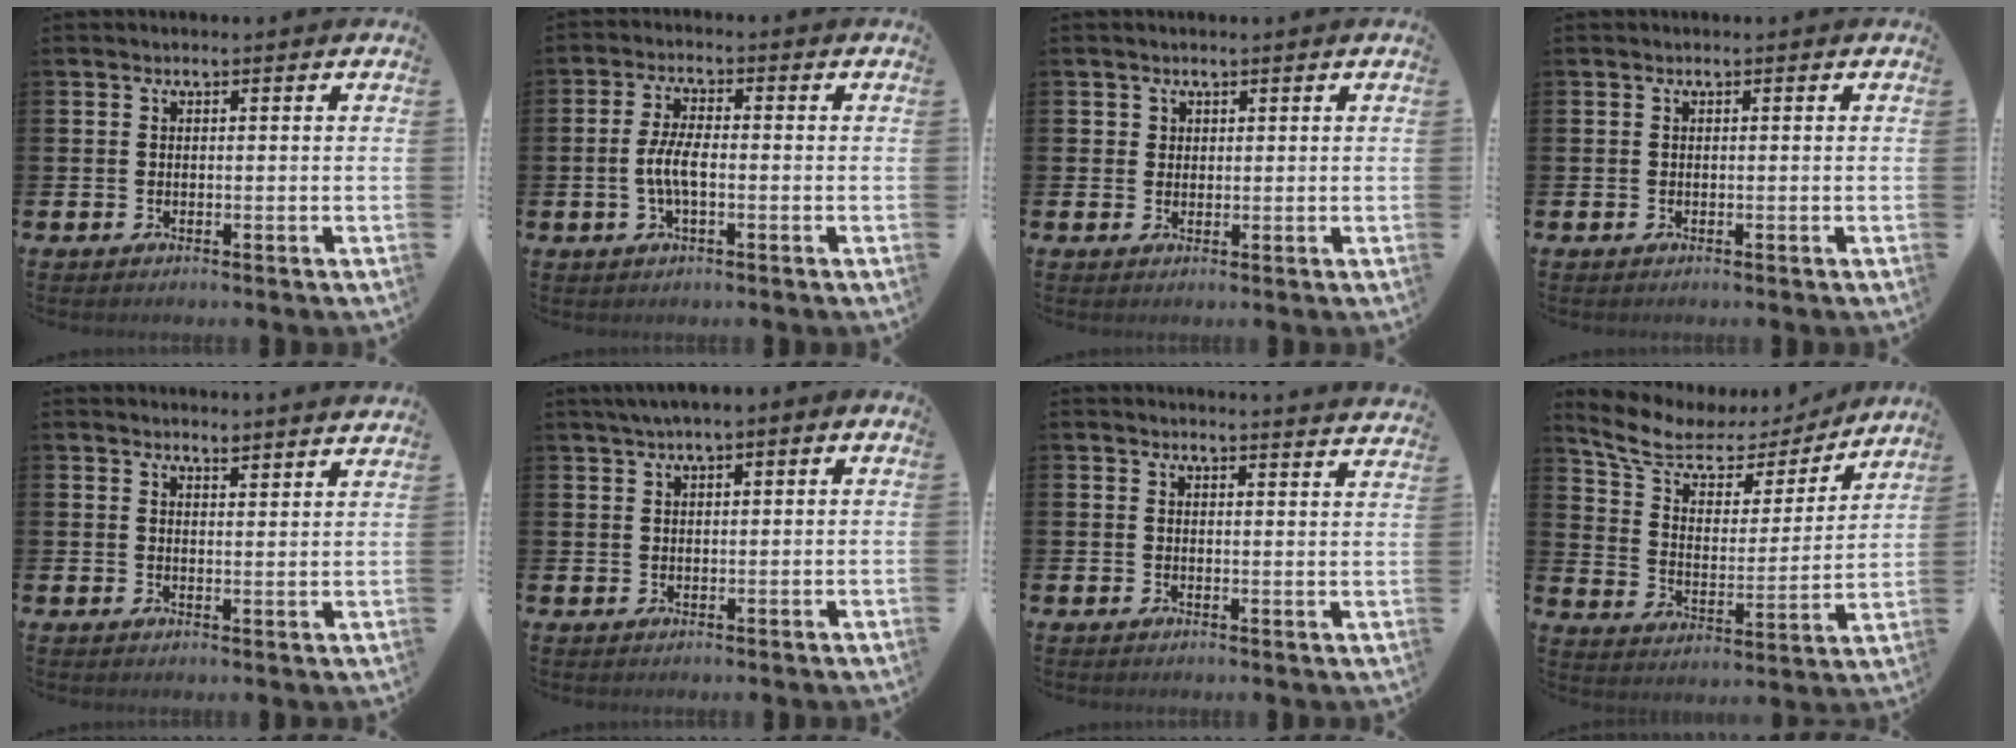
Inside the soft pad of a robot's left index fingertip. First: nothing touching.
{"total": 4.3, "force": [-0.7, 1.5, 3.9], "torque": [-0.083, 0.002, -0.019]}
{"total": 1.3, "force": [1.0, 0.8, -0.1], "torque": [0.009, 0.001, 0.018]}
{"total": 0.0}
{"total": 2.9, "force": [2.9, -0.3, -0.2], "torque": [-0.001, -0.019, 0.053]}
{"total": 1.7, "force": [1.0, 0.5, 1.2], "torque": [-0.023, 0.005, 0.016]}
{"total": 2.5, "force": [2.5, -0.4, -0.2], "torque": [0.013, -0.020, 0.042]}
{"total": 8.4, "force": [6.7, 3.9, 3.1], "torque": [-0.098, -0.041, 0.114]}